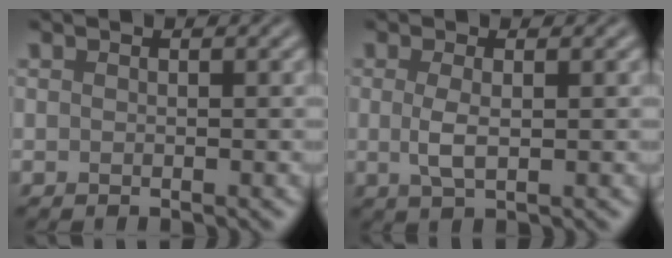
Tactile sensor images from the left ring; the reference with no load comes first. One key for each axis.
{"total": 2.0, "fx": 0.1, "fy": 0.6, "fz": 1.9, "tx": -0.043, "ty": -0.001, "tz": 0.001}